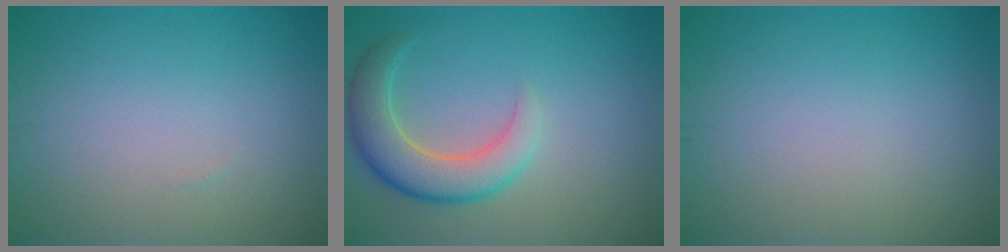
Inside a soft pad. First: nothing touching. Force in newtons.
{"total": 5.2, "press": 5.1, "slide": 0.6}
{"total": 0.0}